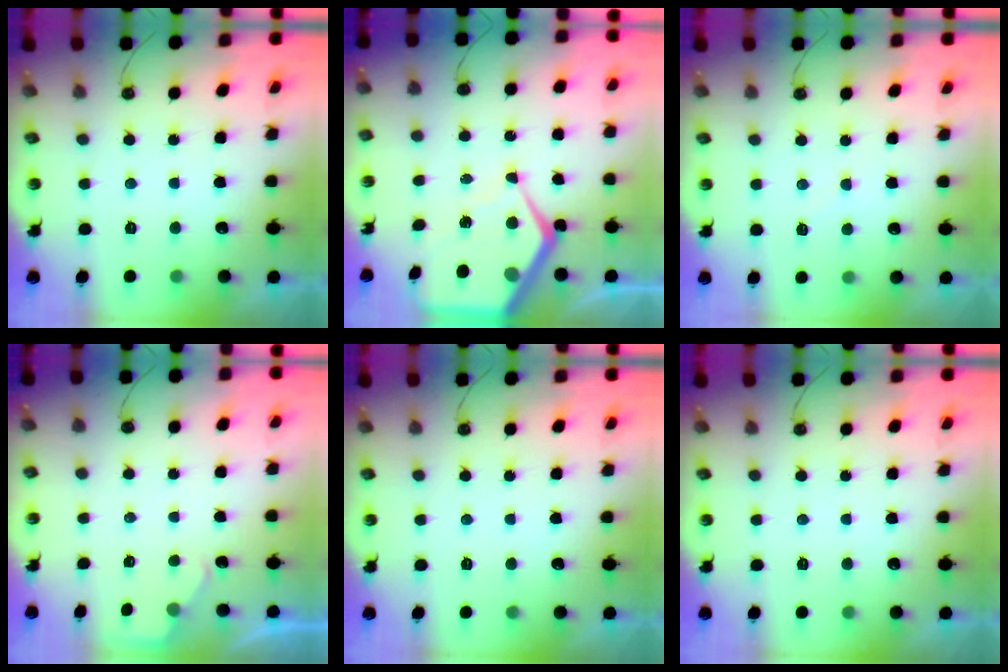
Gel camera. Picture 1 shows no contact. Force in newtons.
{"total": 10.8, "press": 10.8, "slide": 0.9}
{"total": 4.0, "press": 4.0, "slide": 0.5}
{"total": 1.9, "press": 1.9, "slide": 0.3}
{"total": 0.0}
{"total": 0.0}